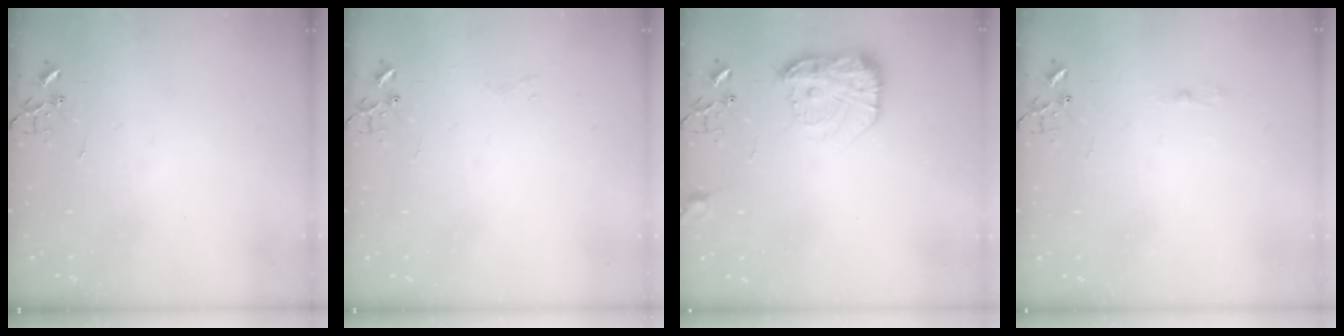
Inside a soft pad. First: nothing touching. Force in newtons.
{"total": 3.3, "press": 3.3, "slide": 0.3}
{"total": 15.1, "press": 15.0, "slide": 1.0}
{"total": 2.5, "press": 2.5, "slide": 0.3}